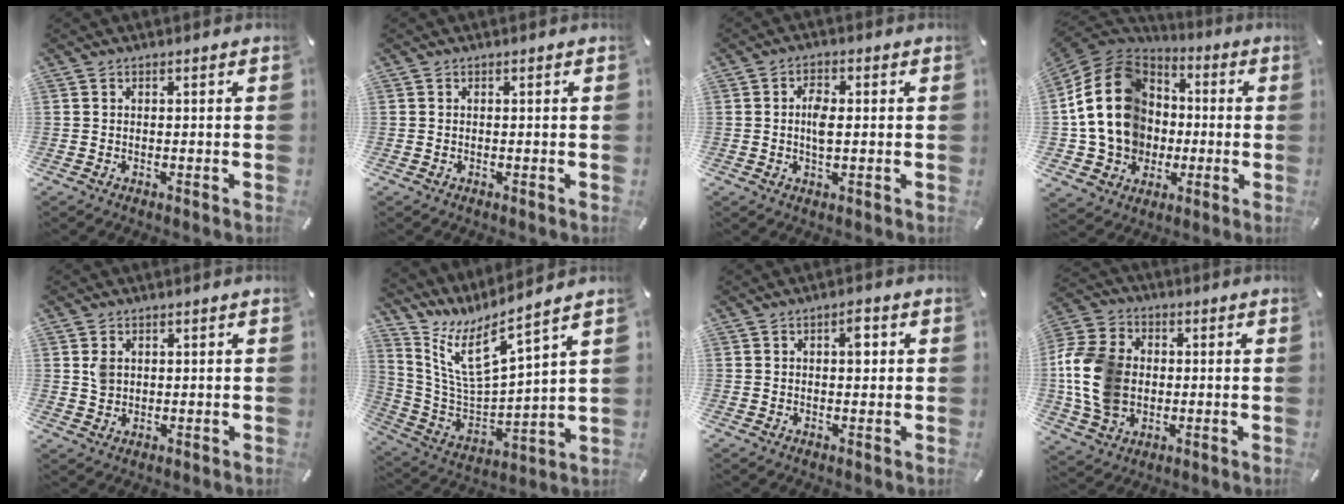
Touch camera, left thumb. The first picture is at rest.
{"total": 0.0}
{"total": 4.3, "force": [0.2, 2.1, 3.7], "torque": [-0.082, 0.003, 0.000]}
{"total": 20.7, "force": [-0.4, 17.9, 10.4], "torque": [-0.224, 0.008, -0.004]}
{"total": 2.9, "force": [1.1, 2.4, 1.2], "torque": [-0.018, 0.003, 0.018]}
{"total": 11.3, "force": [8.2, 2.8, 7.3], "torque": [-0.167, -0.073, 0.144]}
{"total": 3.7, "force": [0.9, 1.9, 3.1], "torque": [-0.033, -0.004, 0.006]}
{"total": 15.3, "force": [-0.5, 12.2, 9.2], "torque": [-0.215, 0.015, -0.007]}